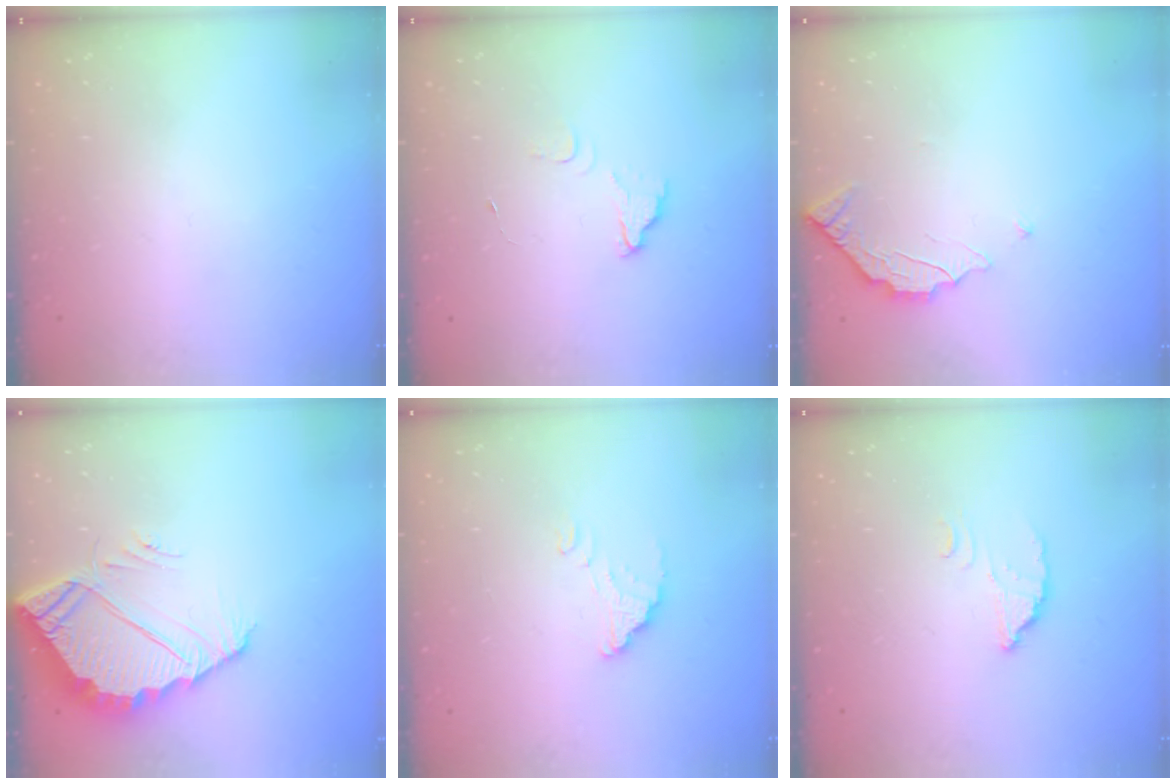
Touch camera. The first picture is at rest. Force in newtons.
{"total": 3.2, "press": 3.2, "slide": 0.2}
{"total": 3.0, "press": 3.0, "slide": 0.3}
{"total": 6.1, "press": 6.1, "slide": 0.3}
{"total": 1.8, "press": 1.8, "slide": 0.0}
{"total": 2.8, "press": 2.8, "slide": 0.1}